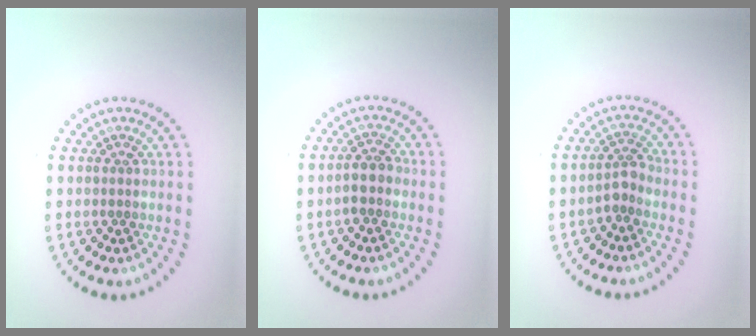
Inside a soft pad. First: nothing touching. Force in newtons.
{"total": 2.0, "press": 1.8, "slide": 0.9}
{"total": 1.9, "press": 1.5, "slide": 1.3}